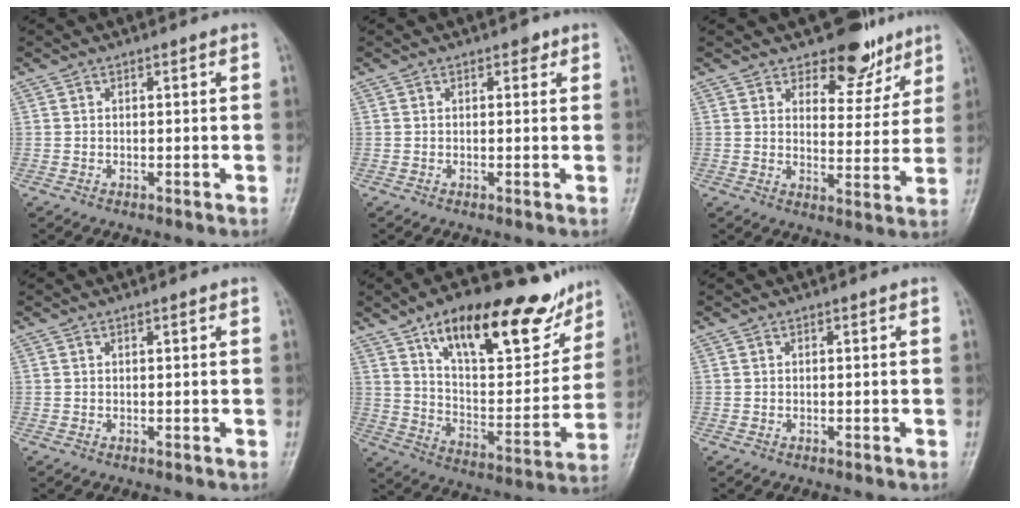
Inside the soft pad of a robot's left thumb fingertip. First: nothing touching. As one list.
[{"total": 1.3, "force": [0.7, 0.9, 0.7], "torque": [0.004, 0.000, 0.004]}, {"total": 9.7, "force": [7.3, 5.2, 3.8], "torque": [-0.010, -0.049, 0.105]}, {"total": 0.6, "force": [0.3, 0.2, 0.5], "torque": [-0.008, 0.000, 0.004]}, {"total": 24.6, "force": [15.6, 9.8, 16.3], "torque": [-0.194, -0.045, 0.249]}, {"total": 0.0}]